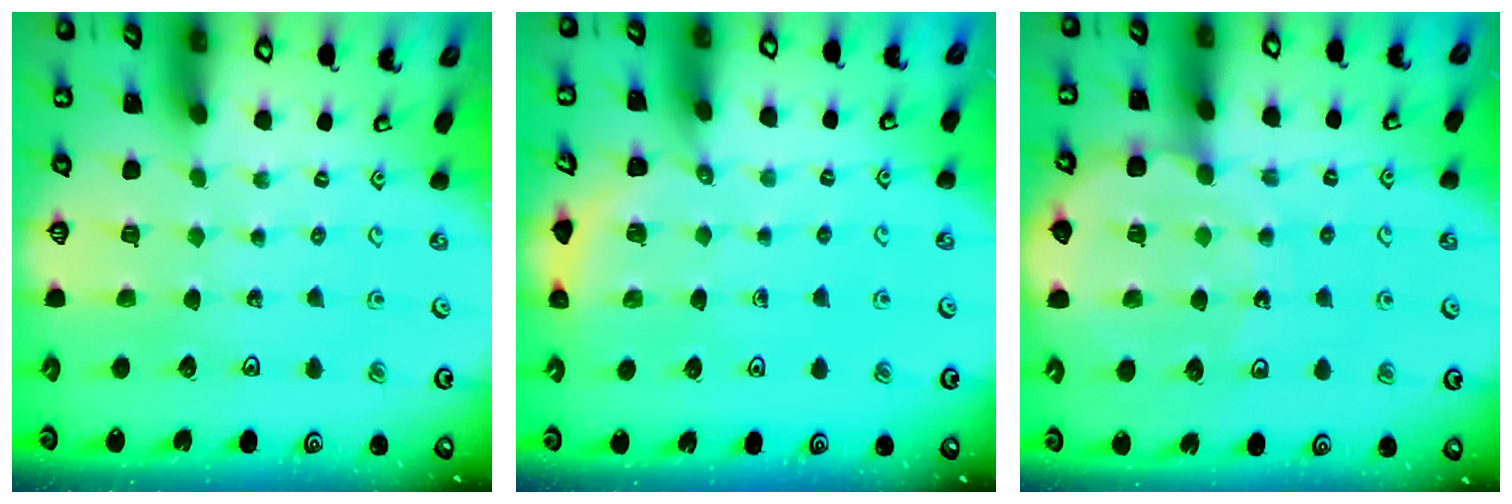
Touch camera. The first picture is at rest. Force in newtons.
{"total": 2.6, "press": 2.6, "slide": 0.2}
{"total": 10.0, "press": 9.7, "slide": 2.6}